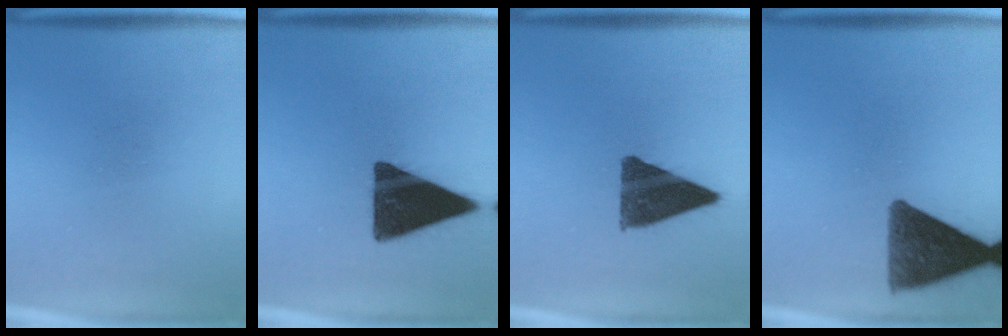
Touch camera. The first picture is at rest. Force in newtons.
{"total": 16.3}
{"total": 11.9}
{"total": 11.3}